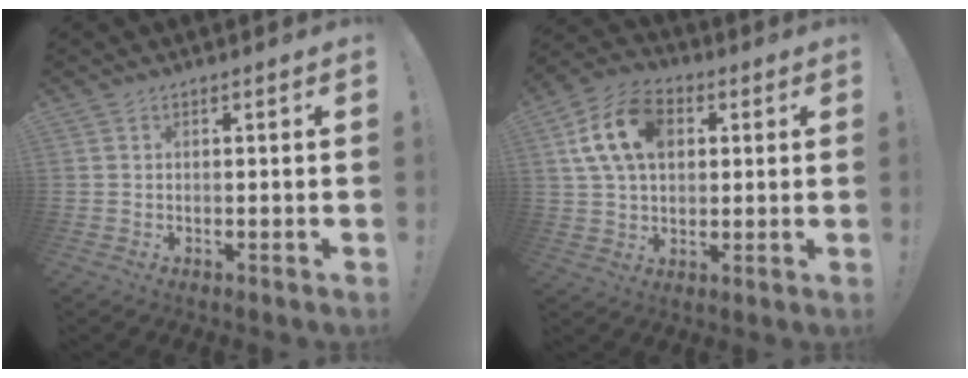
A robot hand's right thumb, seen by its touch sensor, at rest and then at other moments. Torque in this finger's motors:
{"motor_torque": [0.56, 0.53, 1.08, 0.23, 0.12]}